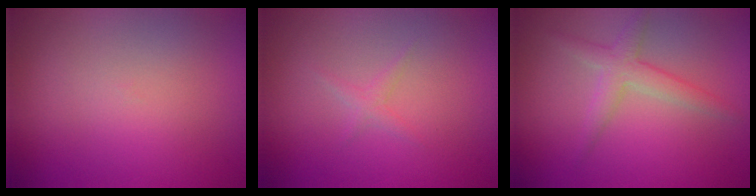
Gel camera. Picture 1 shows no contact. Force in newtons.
{"total": 0.9, "press": 0.9, "slide": 0.0}
{"total": 2.6, "press": 2.6, "slide": 0.1}